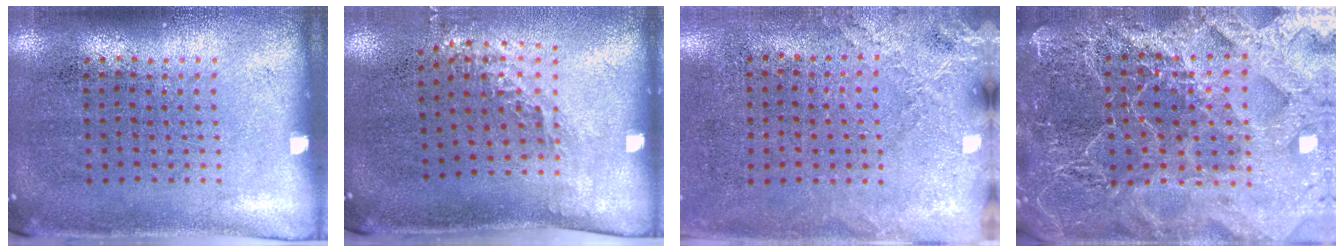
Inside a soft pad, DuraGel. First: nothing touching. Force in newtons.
{"total": 1.2, "press": 1.0, "slide": 0.8}
{"total": 2.5, "press": 2.1, "slide": 1.3}
{"total": 6.3, "press": 5.4, "slide": 3.2}